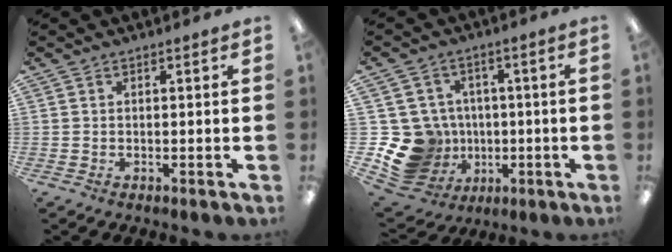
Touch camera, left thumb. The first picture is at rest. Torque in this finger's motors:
{"motor_torque": [-0.40, 0.65, 0.26, -0.34, 0.03]}